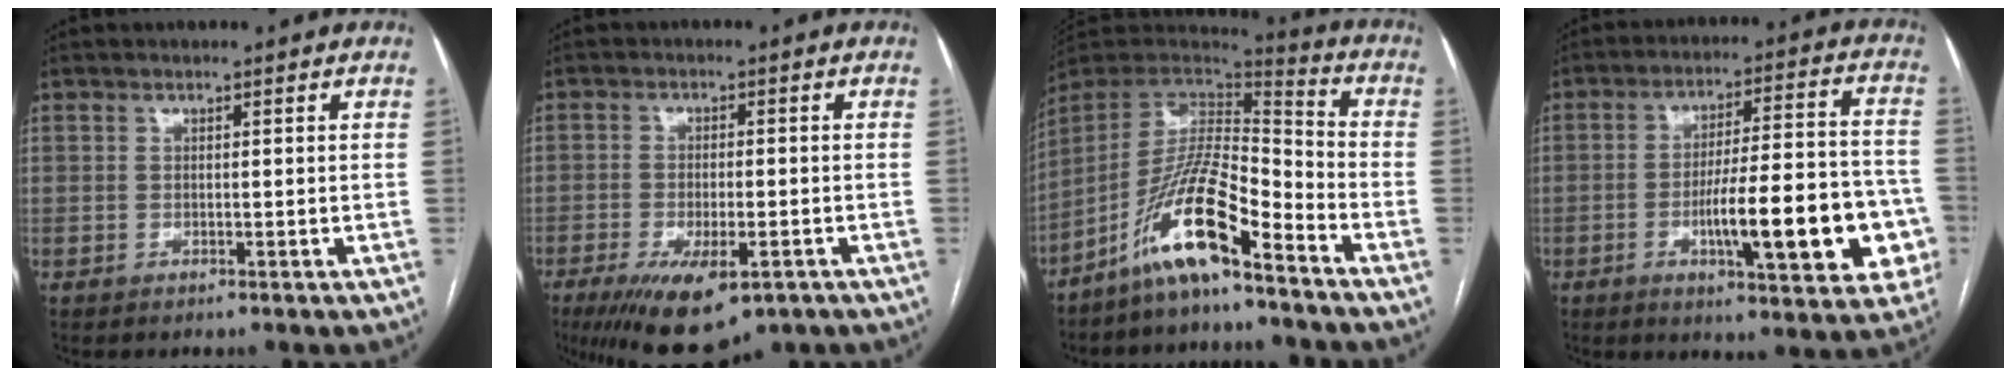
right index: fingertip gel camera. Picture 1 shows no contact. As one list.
[{"total": 11.4, "force": [-6.5, 4.0, 8.4], "torque": [-0.144, -0.020, -0.097]}, {"total": 13.8, "force": [-9.2, 2.3, 10.1], "torque": [-0.191, 0.011, -0.168]}, {"total": 18.3, "force": [-5.4, 3.7, 17.1], "torque": [-0.204, 0.025, -0.064]}]